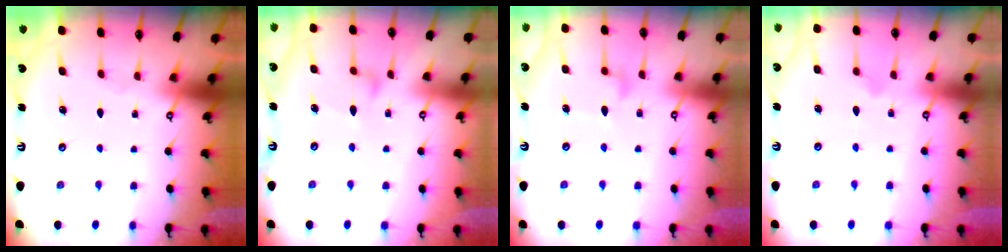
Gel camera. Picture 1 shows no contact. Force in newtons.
{"total": 6.3, "press": 6.3, "slide": 0.3}
{"total": 9.7, "press": 9.7, "slide": 0.5}
{"total": 6.4, "press": 6.4, "slide": 0.5}